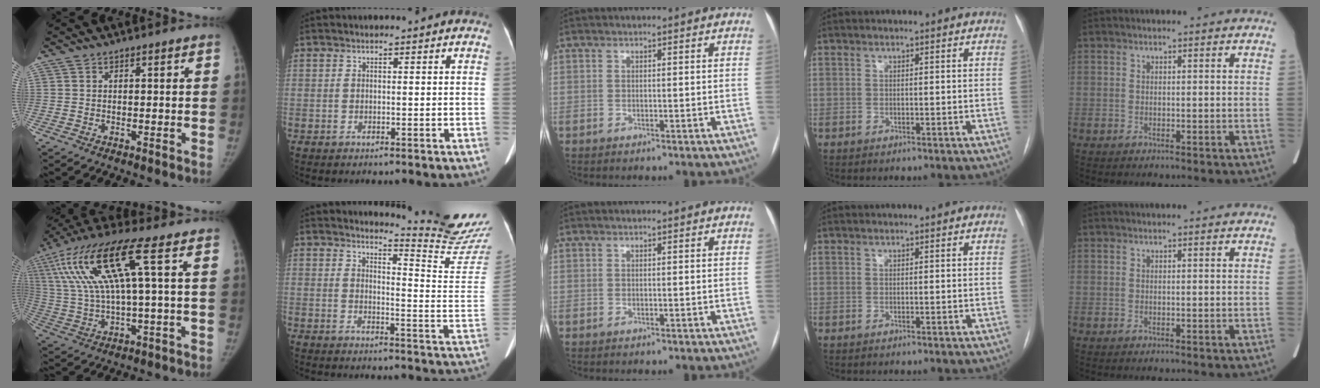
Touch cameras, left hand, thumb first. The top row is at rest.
{"thumb": {"total": 16.5, "force": [5.0, 2.5, 15.5], "torque": [-0.349, 0.018, 0.095]}, "index": {"total": 13.3, "force": [13.1, -2.4, 1.1], "torque": [-0.018, -0.138, 0.148]}}